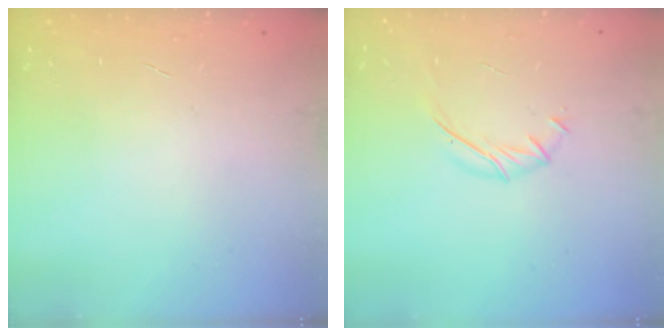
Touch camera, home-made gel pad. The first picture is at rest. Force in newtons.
{"total": 6.3, "press": 6.2, "slide": 1.2}